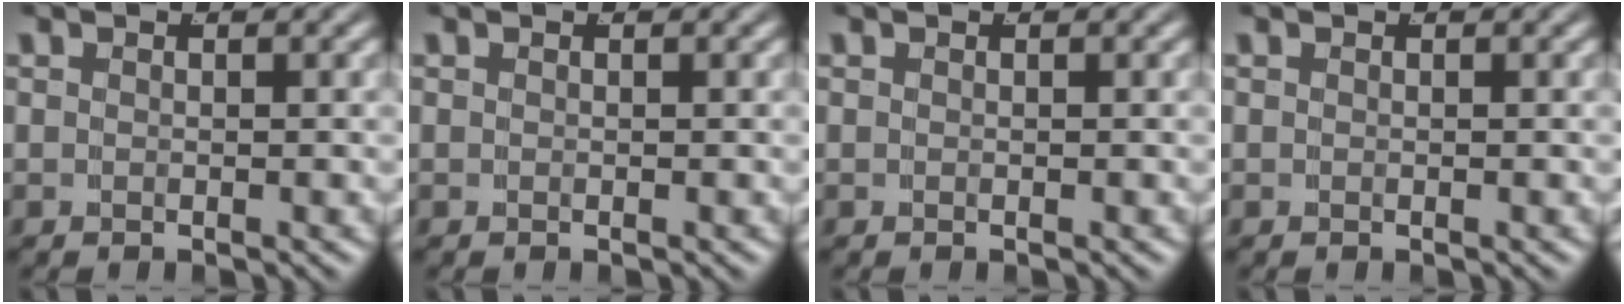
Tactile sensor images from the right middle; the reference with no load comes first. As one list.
[{"total": 0.0}, {"total": 0.0}, {"total": 0.0}]